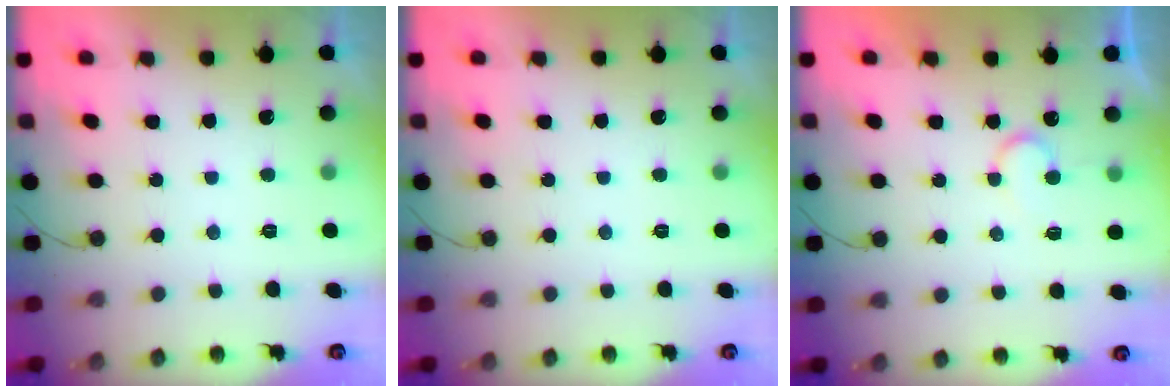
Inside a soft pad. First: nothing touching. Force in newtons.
{"total": 0.0}
{"total": 6.3, "press": 6.3, "slide": 0.4}